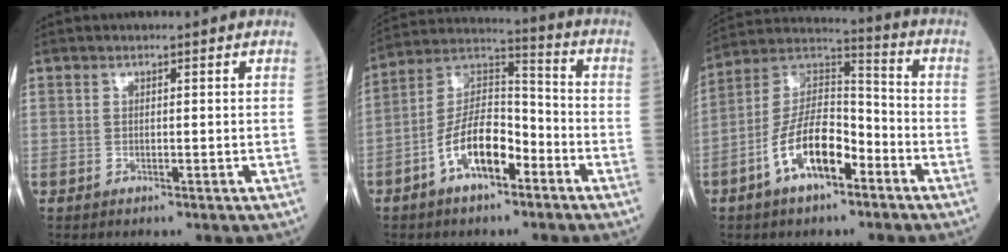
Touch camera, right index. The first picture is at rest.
{"total": 12.1, "force": [-5.6, 5.0, 9.5], "torque": [-0.187, 0.021, -0.103]}
{"total": 12.5, "force": [-5.8, 5.2, 9.8], "torque": [-0.195, 0.020, -0.107]}